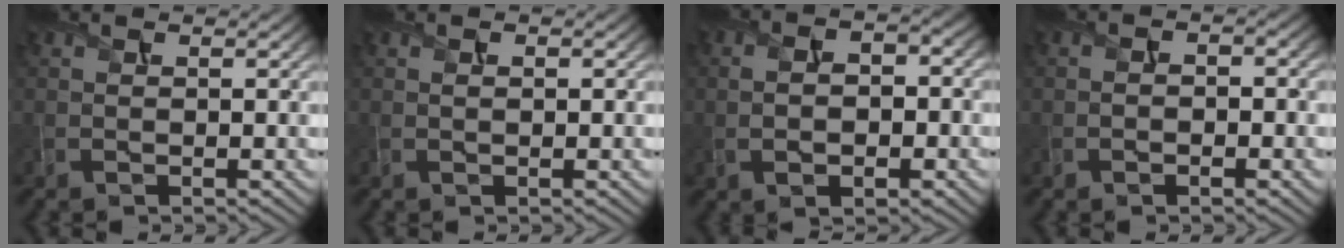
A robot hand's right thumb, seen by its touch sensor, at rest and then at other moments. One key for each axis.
{"total": 0.7, "fx": 0.1, "fy": 0.4, "fz": 0.6, "tx": -0.010, "ty": 0.000, "tz": 0.001}
{"total": 5.3, "fx": -1.0, "fy": 3.2, "fz": 4.1, "tx": -0.061, "ty": -0.006, "tz": -0.016}
{"total": 2.2, "fx": -0.8, "fy": 1.2, "fz": 1.6, "tx": -0.011, "ty": 0.001, "tz": -0.019}